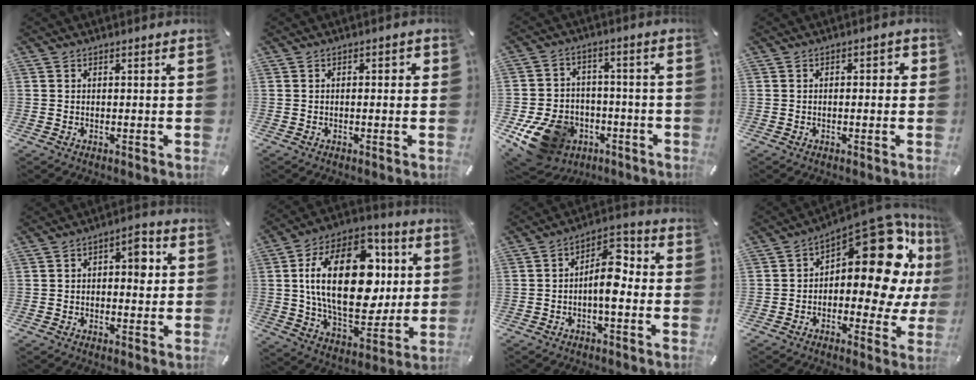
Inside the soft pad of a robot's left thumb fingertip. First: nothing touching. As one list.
[{"total": 1.8, "force": [-0.4, 0.9, 1.6], "torque": [-0.028, 0.006, -0.009]}, {"total": 14.7, "force": [-6.6, 11.3, 6.7], "torque": [-0.134, 0.041, -0.103]}, {"total": 2.2, "force": [-0.6, 1.1, 1.8], "torque": [-0.033, 0.008, -0.013]}, {"total": 6.0, "force": [0.2, 3.7, 4.7], "torque": [-0.042, -0.003, -0.009]}, {"total": 26.8, "force": [4.4, 16.1, 21.0], "torque": [-0.381, -0.006, 0.072]}, {"total": 9.3, "force": [-1.6, 4.5, 8.0], "torque": [-0.133, 0.006, -0.031]}, {"total": 21.9, "force": [8.5, 10.4, 17.2], "torque": [-0.215, -0.085, 0.145]}]